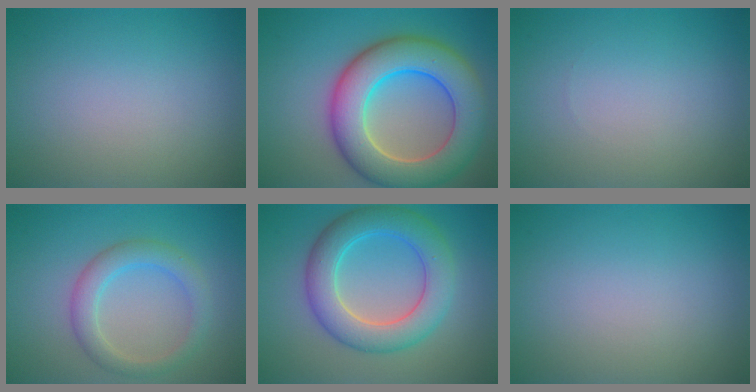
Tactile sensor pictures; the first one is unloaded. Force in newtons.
{"total": 10.4, "press": 10.4, "slide": 0.6}
{"total": 0.0}
{"total": 3.3, "press": 3.3, "slide": 0.1}
{"total": 6.6, "press": 6.6, "slide": 0.4}
{"total": 0.0}